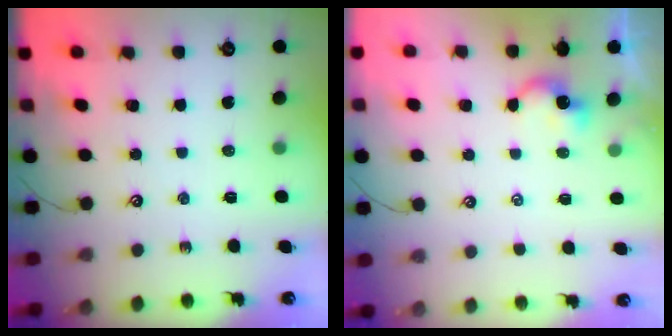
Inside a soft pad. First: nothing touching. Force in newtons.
{"total": 2.5, "press": 2.5, "slide": 0.3}